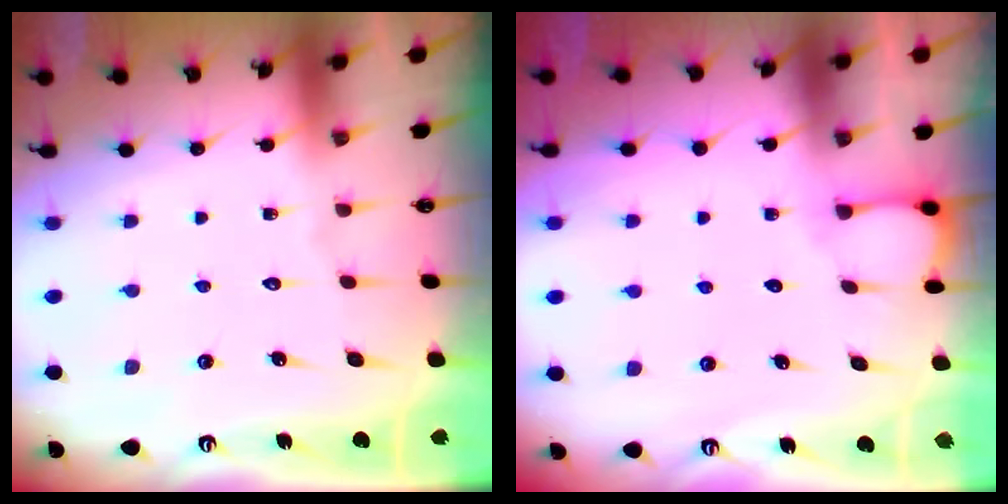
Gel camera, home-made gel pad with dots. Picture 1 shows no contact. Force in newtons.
{"total": 2.7, "press": 2.7, "slide": 0.3}